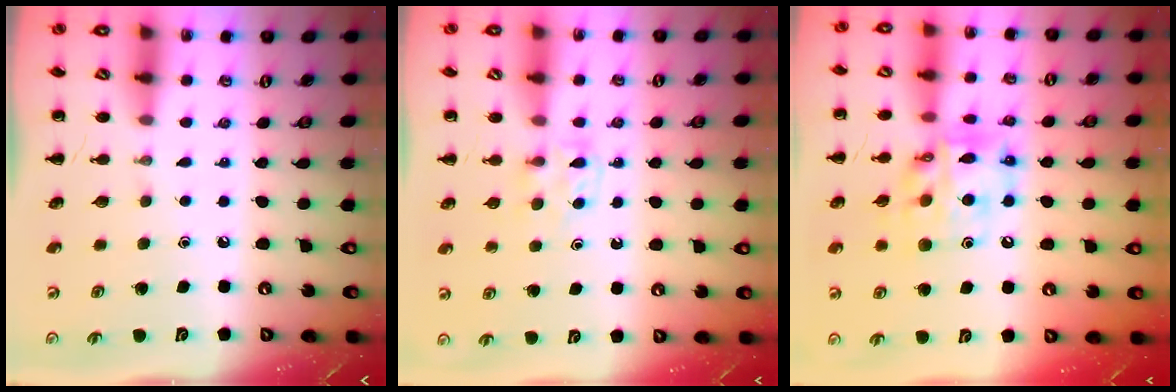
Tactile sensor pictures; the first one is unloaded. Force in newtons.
{"total": 3.6, "press": 3.3, "slide": 1.3}
{"total": 13.9, "press": 13.4, "slide": 3.6}